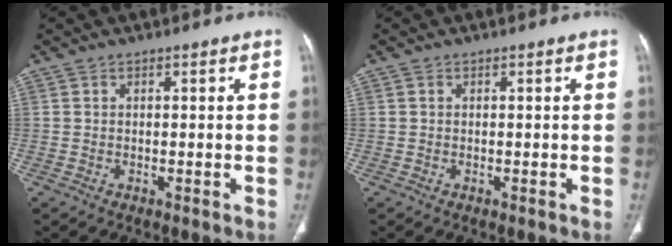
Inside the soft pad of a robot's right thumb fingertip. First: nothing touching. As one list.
[{"total": 0.0}]